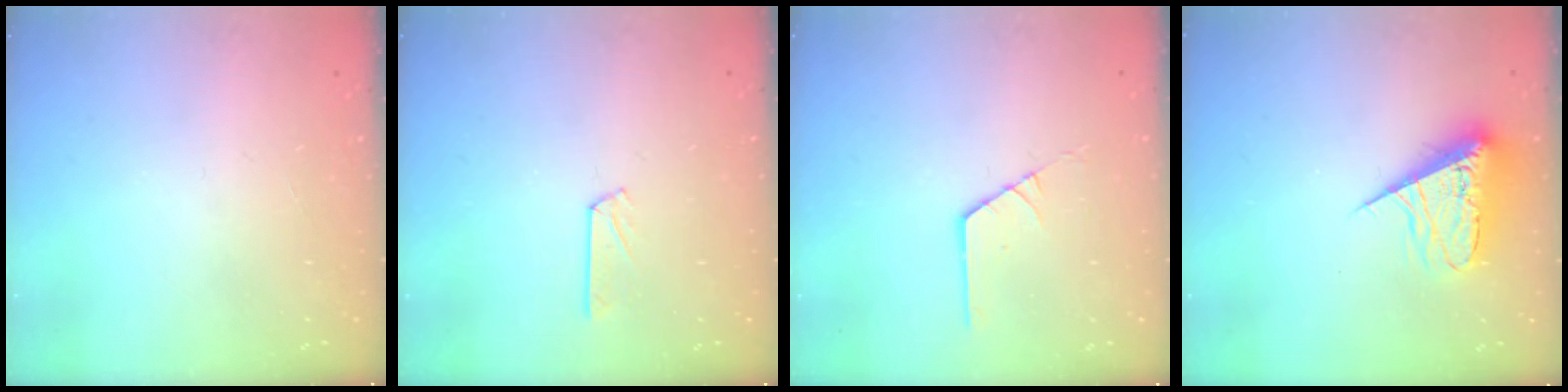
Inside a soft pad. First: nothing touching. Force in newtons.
{"total": 3.7, "press": 3.7, "slide": 0.4}
{"total": 1.0, "press": 1.0, "slide": 0.1}
{"total": 8.8, "press": 8.7, "slide": 0.8}